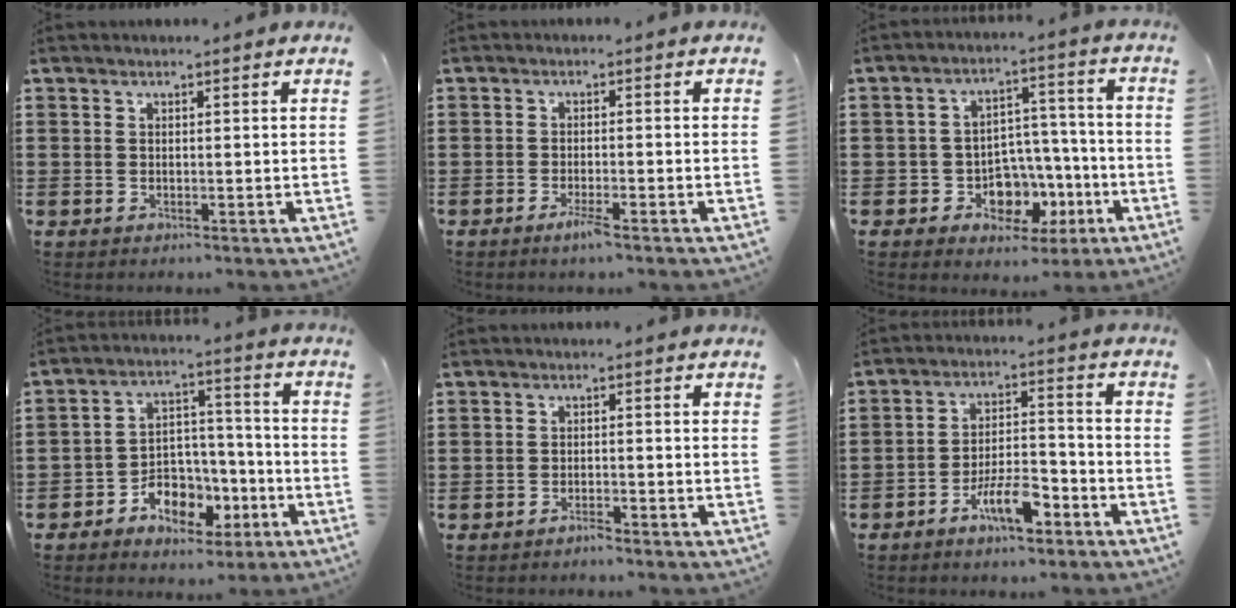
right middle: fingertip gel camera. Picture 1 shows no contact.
{"total": 2.4, "force": [-1.5, 0.2, 1.9], "torque": [-0.031, 0.000, -0.028]}
{"total": 7.4, "force": [-3.4, 5.5, 3.5], "torque": [-0.057, 0.023, -0.056]}
{"total": 7.0, "force": [-3.9, 4.8, 3.2], "torque": [-0.054, 0.027, -0.067]}
{"total": 1.2, "force": [-1.1, 0.0, 0.5], "torque": [-0.012, -0.002, -0.022]}
{"total": 7.9, "force": [-5.2, 2.5, 5.4], "torque": [-0.101, 0.007, -0.095]}